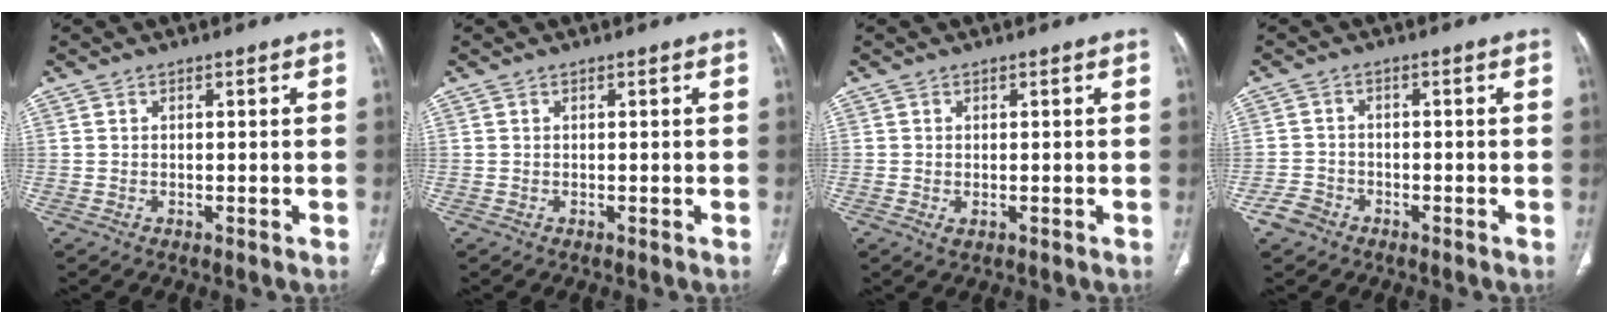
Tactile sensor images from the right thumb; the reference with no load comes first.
{"total": 0.0}
{"total": 1.1, "force": [-0.3, 0.7, 0.8], "torque": [-0.018, -0.004, -0.001]}
{"total": 3.4, "force": [-2.2, 2.4, 0.9], "torque": [-0.013, 0.015, -0.041]}